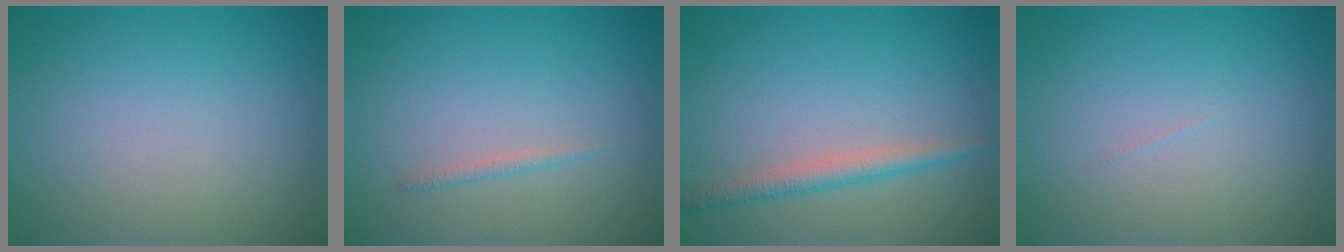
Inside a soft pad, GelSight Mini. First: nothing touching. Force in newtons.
{"total": 0.7, "press": 0.7, "slide": 0.1}
{"total": 2.1, "press": 2.1, "slide": 0.0}
{"total": 0.0}